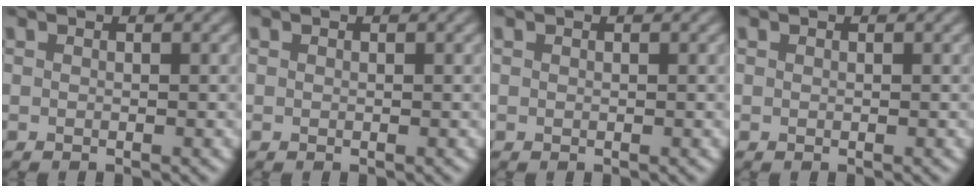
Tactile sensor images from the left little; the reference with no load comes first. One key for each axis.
{"total": 0.0}
{"total": 0.0}
{"total": 0.0}